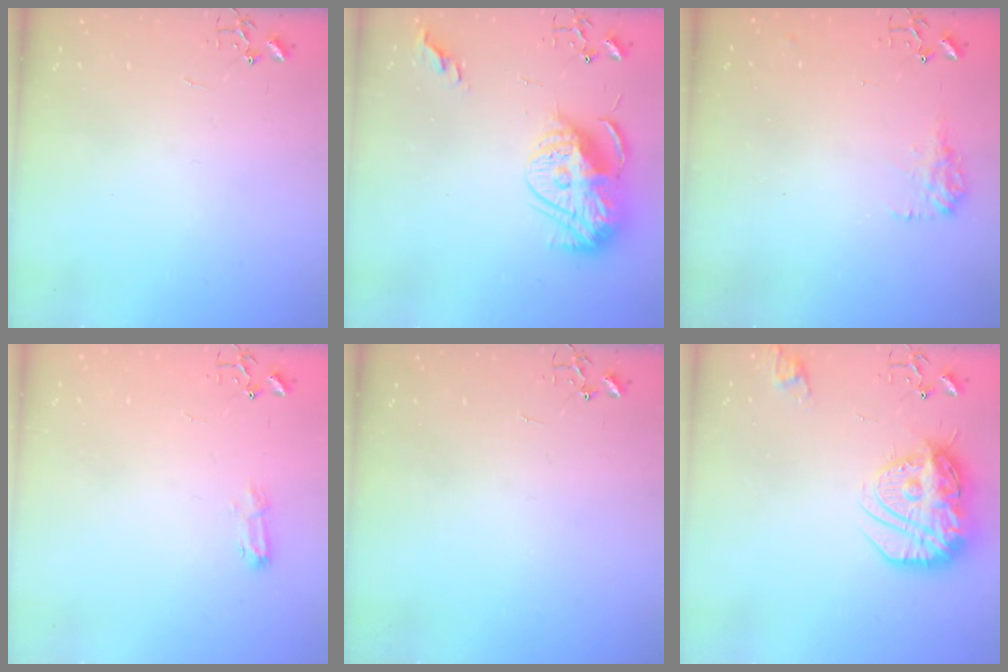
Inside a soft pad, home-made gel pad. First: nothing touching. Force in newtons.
{"total": 15.6, "press": 15.6, "slide": 1.2}
{"total": 9.2, "press": 9.2, "slide": 0.4}
{"total": 7.7, "press": 7.6, "slide": 0.9}
{"total": 0.0}
{"total": 18.9, "press": 18.8, "slide": 1.8}